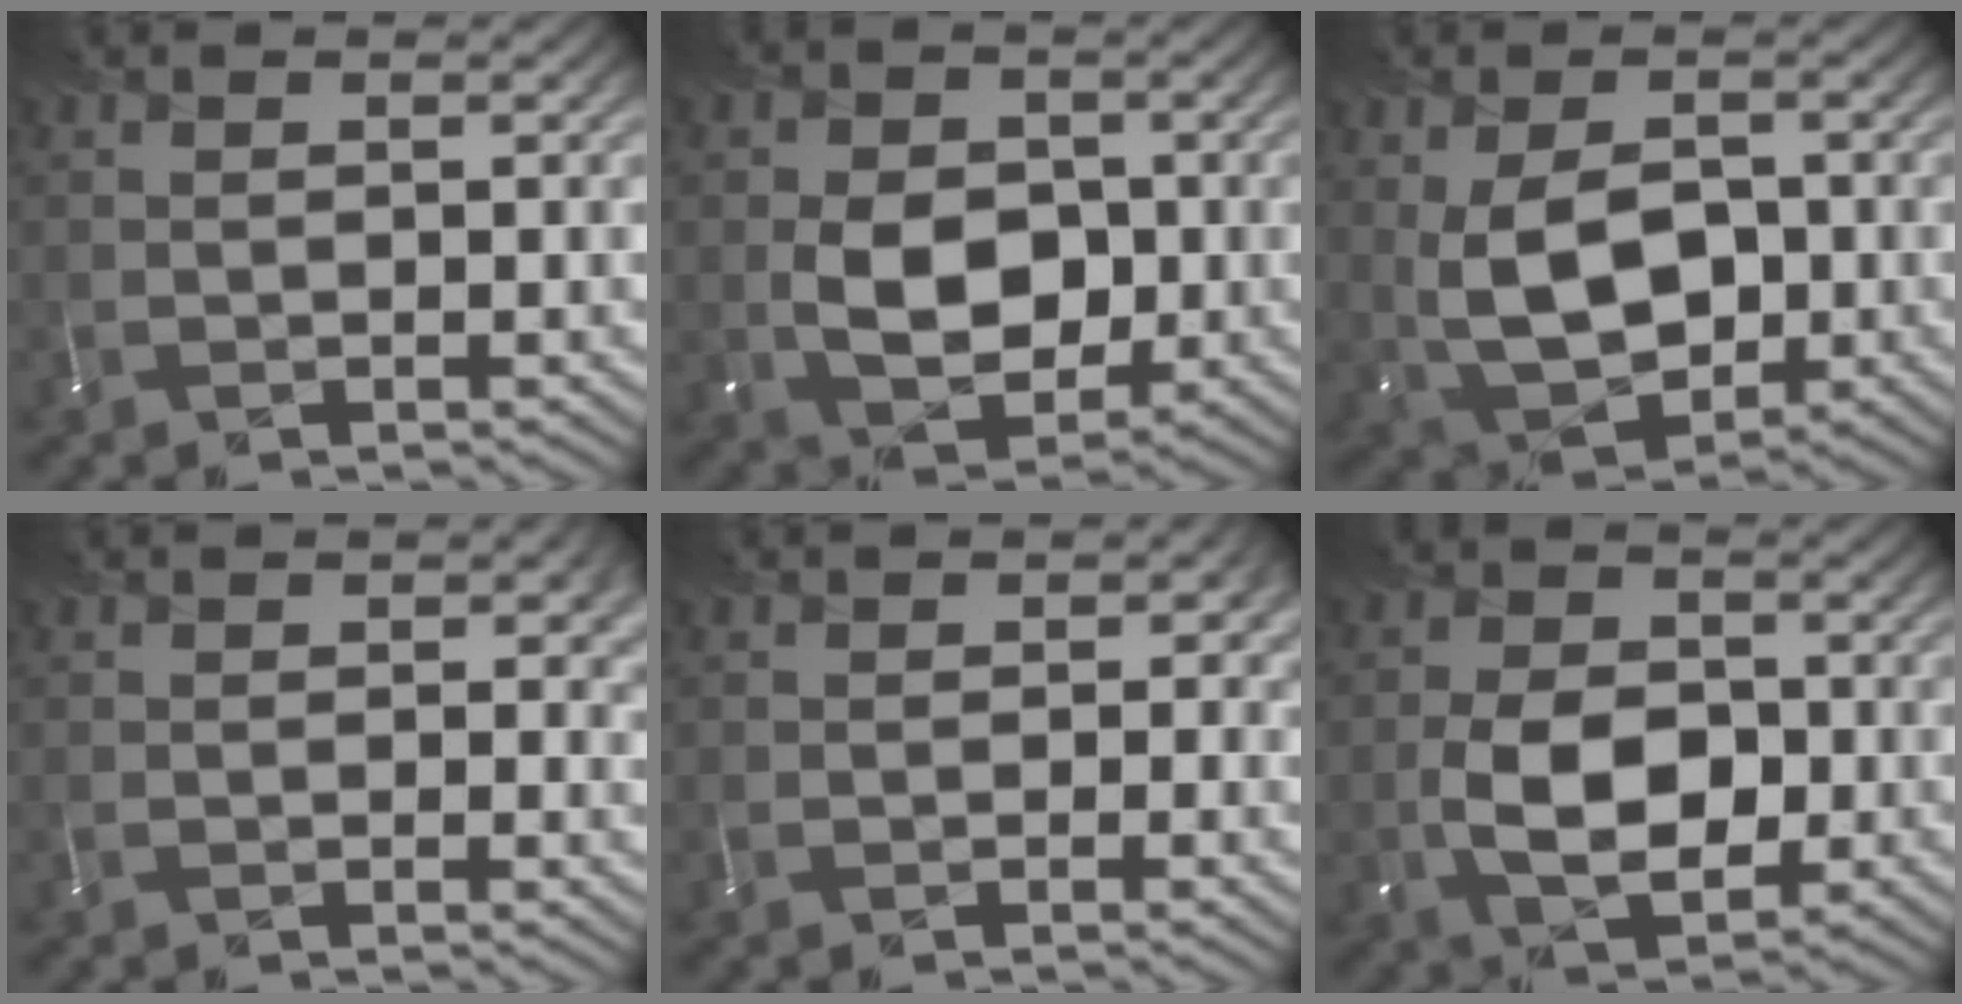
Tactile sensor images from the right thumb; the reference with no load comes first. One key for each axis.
{"total": 7.2, "fx": -1.1, "fy": 5.3, "fz": 4.7, "tx": -0.089, "ty": -0.012, "tz": -0.022}
{"total": 9.3, "fx": -0.6, "fy": 6.1, "fz": 6.9, "tx": -0.150, "ty": -0.013, "tz": -0.007}
{"total": 3.1, "fx": 0.7, "fy": 2.1, "fz": 2.2, "tx": -0.025, "ty": -0.004, "tz": 0.015}
{"total": 3.2, "fx": 0.2, "fy": 2.6, "fz": 1.9, "tx": -0.014, "ty": 0.004, "tz": 0.007}
{"total": 7.1, "fx": -1.9, "fy": 4.7, "fz": 5.0, "tx": -0.101, "ty": -0.011, "tz": -0.037}